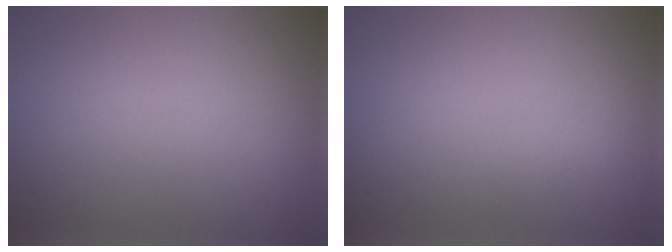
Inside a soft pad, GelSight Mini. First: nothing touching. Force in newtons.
{"total": 1.0, "press": 1.0, "slide": 0.0}